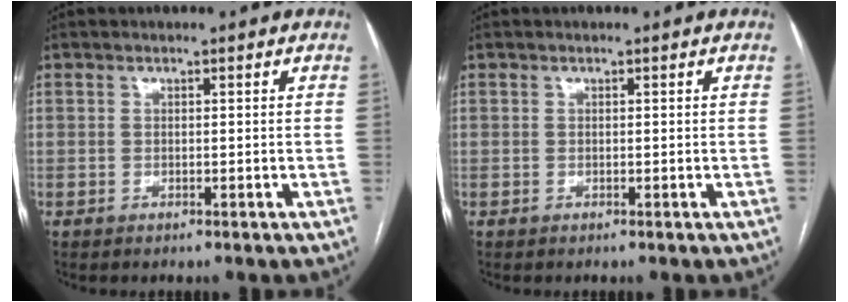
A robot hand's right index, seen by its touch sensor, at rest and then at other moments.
{"total": 0.0}